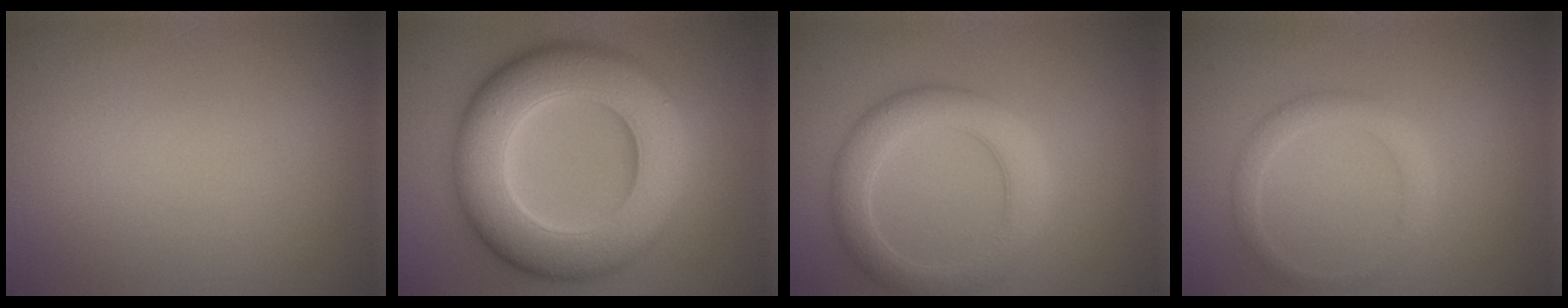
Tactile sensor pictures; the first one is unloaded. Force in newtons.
{"total": 12.3, "press": 12.3, "slide": 0.2}
{"total": 4.7, "press": 4.7, "slide": 0.4}
{"total": 2.0, "press": 2.0, "slide": 0.3}